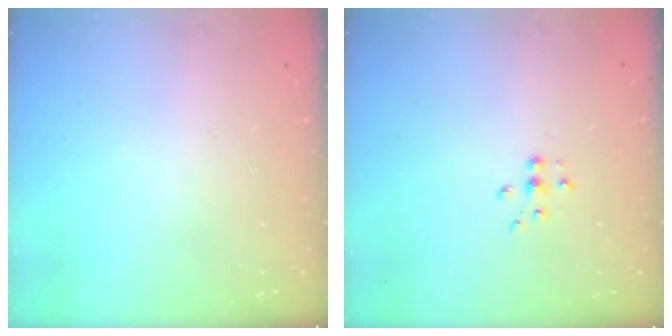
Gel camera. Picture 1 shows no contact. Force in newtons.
{"total": 5.6, "press": 5.5, "slide": 0.7}